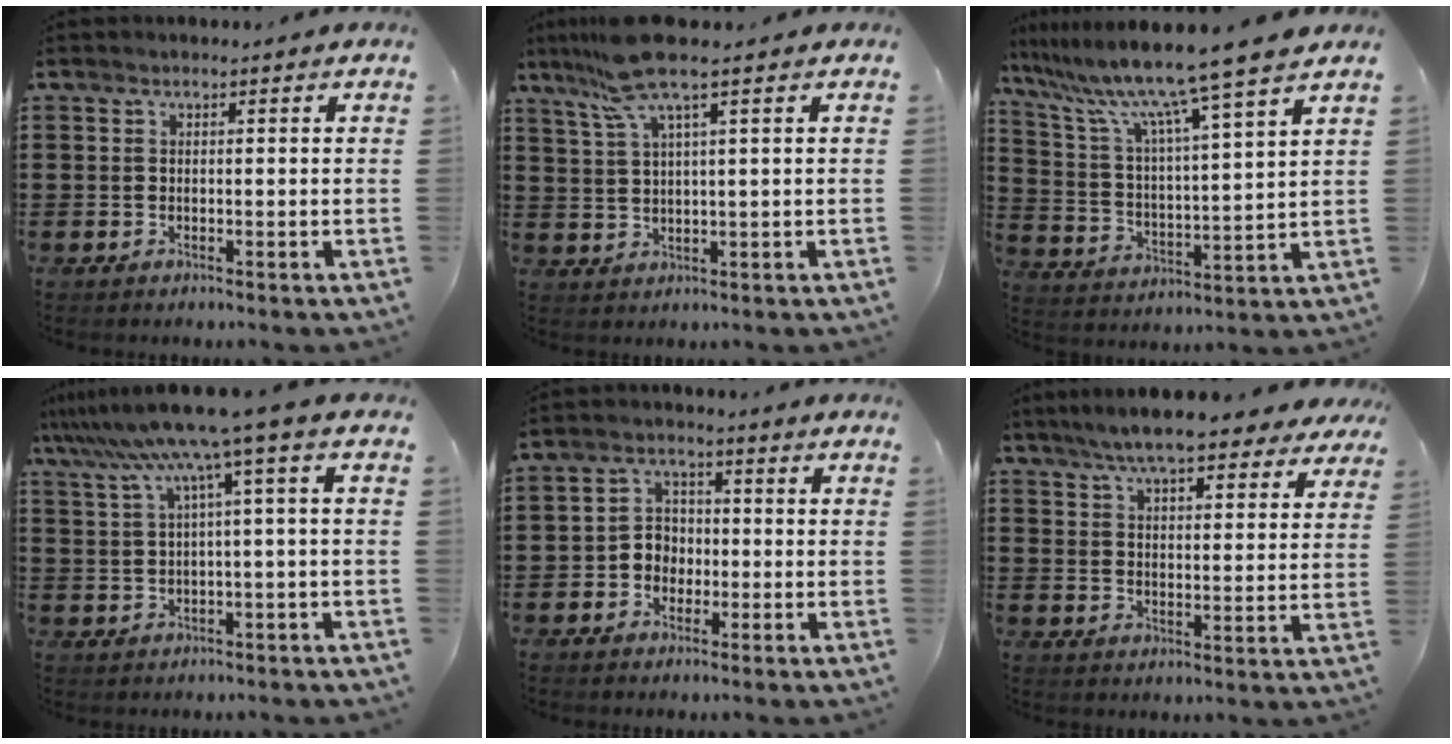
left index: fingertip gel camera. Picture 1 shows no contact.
{"total": 7.9, "force": [5.1, 0.8, 6.0], "torque": [-0.138, -0.003, 0.090]}
{"total": 10.5, "force": [8.9, -1.3, 5.5], "torque": [-0.143, -0.060, 0.141]}
{"total": 7.9, "force": [3.4, -0.9, 7.1], "torque": [-0.150, -0.024, 0.052]}
{"total": 3.8, "force": [-1.5, 3.3, 1.3], "torque": [-0.035, 0.011, -0.035]}
{"total": 8.4, "force": [7.5, 0.9, 3.8], "torque": [-0.090, -0.020, 0.135]}